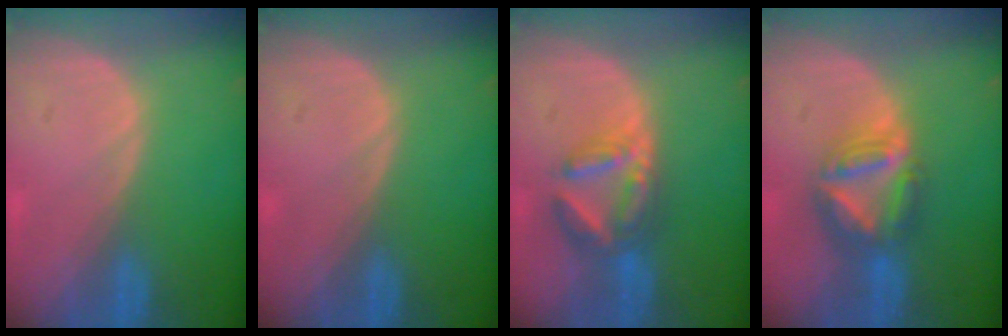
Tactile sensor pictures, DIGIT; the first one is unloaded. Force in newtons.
{"total": 0.0}
{"total": 7.0, "press": 6.2, "slide": 3.4}
{"total": 7.9, "press": 6.7, "slide": 4.1}